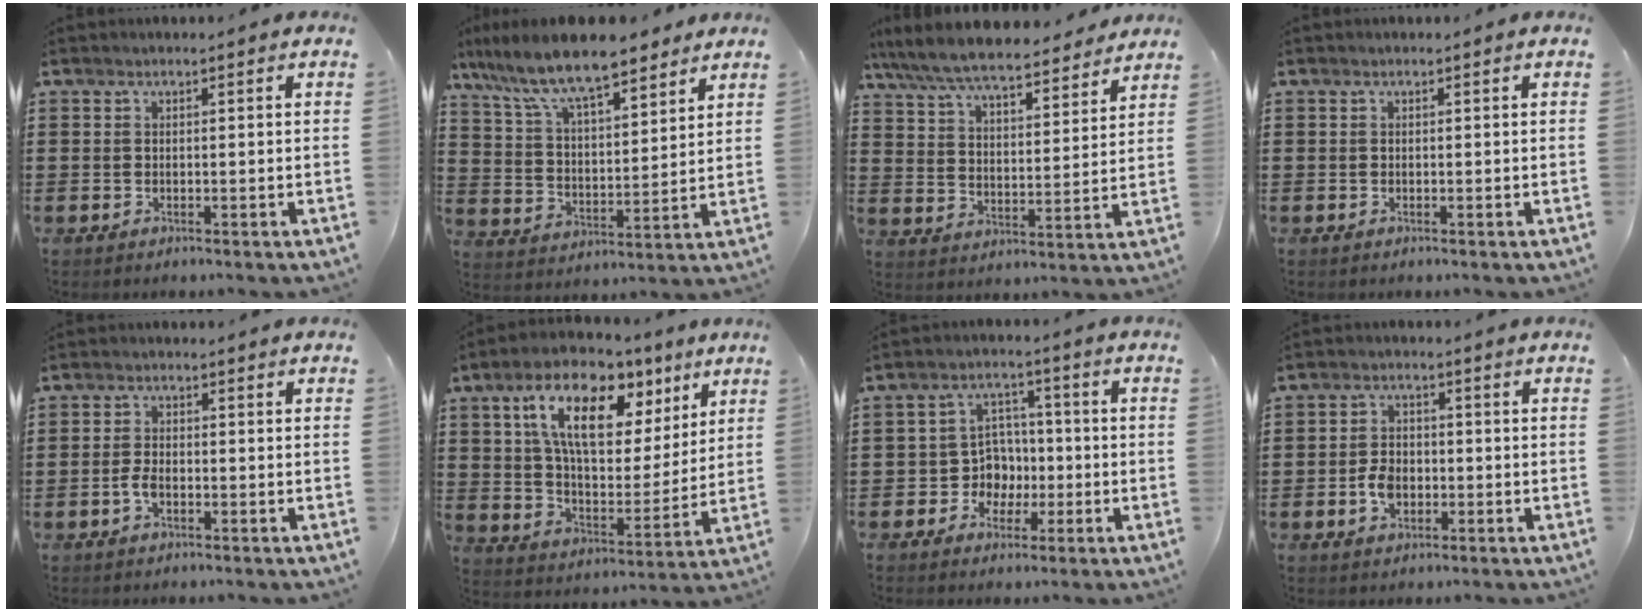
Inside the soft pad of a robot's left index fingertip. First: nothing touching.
{"total": 10.5, "force": [8.8, 2.2, 5.4], "torque": [-0.137, -0.033, 0.154]}
{"total": 7.9, "force": [7.3, 0.8, 2.8], "torque": [-0.085, -0.043, 0.128]}
{"total": 0.0}
{"total": 2.5, "force": [-0.9, 1.2, 2.1], "torque": [-0.054, -0.003, -0.020]}
{"total": 14.0, "force": [7.8, 6.4, 9.6], "torque": [-0.191, -0.013, 0.135]}
{"total": 5.8, "force": [-1.1, 5.4, 1.8], "torque": [-0.051, 0.012, -0.019]}
{"total": 3.9, "force": [-1.1, 2.7, 2.6], "torque": [-0.064, -0.001, -0.025]}